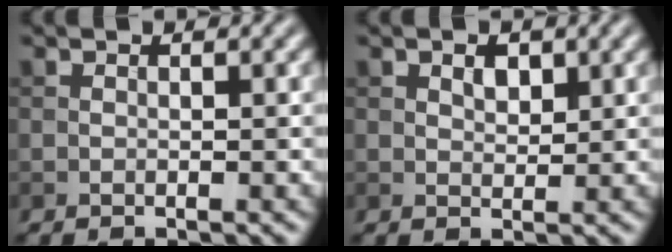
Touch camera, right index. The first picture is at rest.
{"total": 1.5, "force": [0.8, 0.9, 0.9], "torque": [-0.013, 0.001, 0.013]}